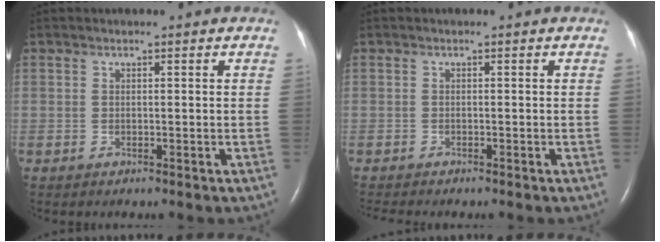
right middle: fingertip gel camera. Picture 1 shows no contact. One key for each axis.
{"total": 2.3, "fx": -2.1, "fy": 0.2, "fz": 0.9, "tx": -0.014, "ty": -0.005, "tz": -0.029}